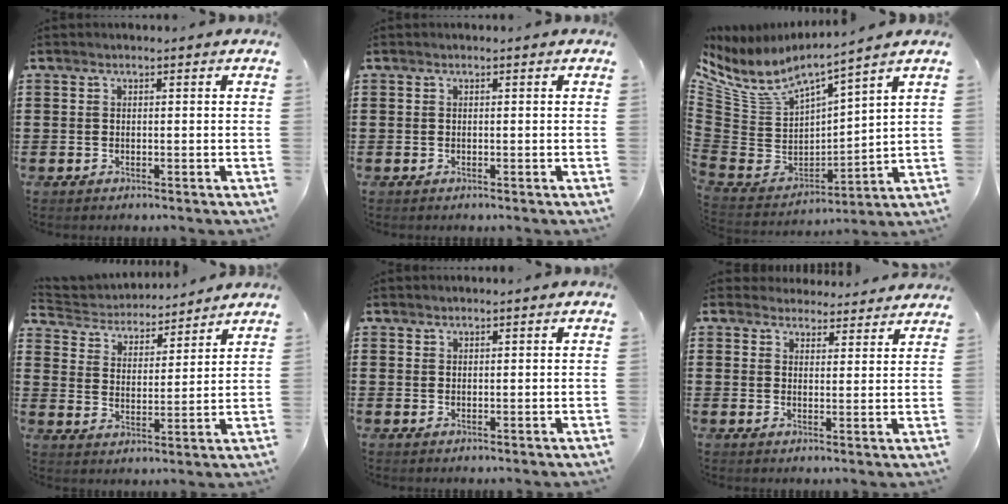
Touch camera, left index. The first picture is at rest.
{"total": 0.0}
{"total": 5.0, "force": [4.2, 1.5, 2.4], "torque": [-0.070, -0.041, 0.069]}
{"total": 3.8, "force": [3.7, 0.7, -0.1], "torque": [-0.024, -0.028, 0.059]}
{"total": 0.9, "force": [0.9, 0.1, 0.0], "torque": [-0.003, 0.000, 0.018]}
{"total": 3.8, "force": [3.7, 0.7, 0.1], "torque": [-0.015, -0.012, 0.070]}